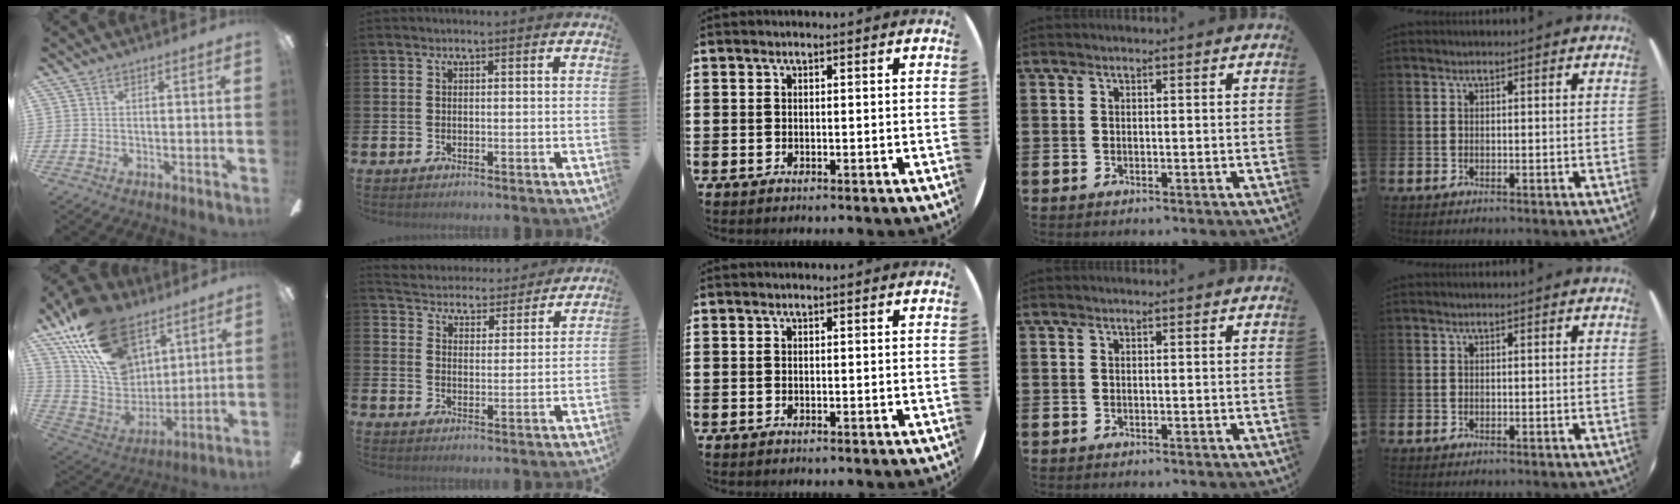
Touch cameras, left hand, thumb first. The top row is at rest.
{"thumb": {"total": 24.3, "force": [14.7, 14.4, 12.9], "torque": [-0.241, -0.068, 0.273]}, "index": {"total": 5.1, "force": [5.0, 1.1, -0.2], "torque": [-0.018, -0.042, 0.085]}}